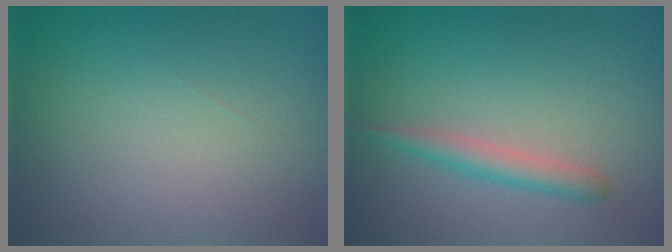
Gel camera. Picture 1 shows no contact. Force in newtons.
{"total": 1.9, "press": 1.9, "slide": 0.0}